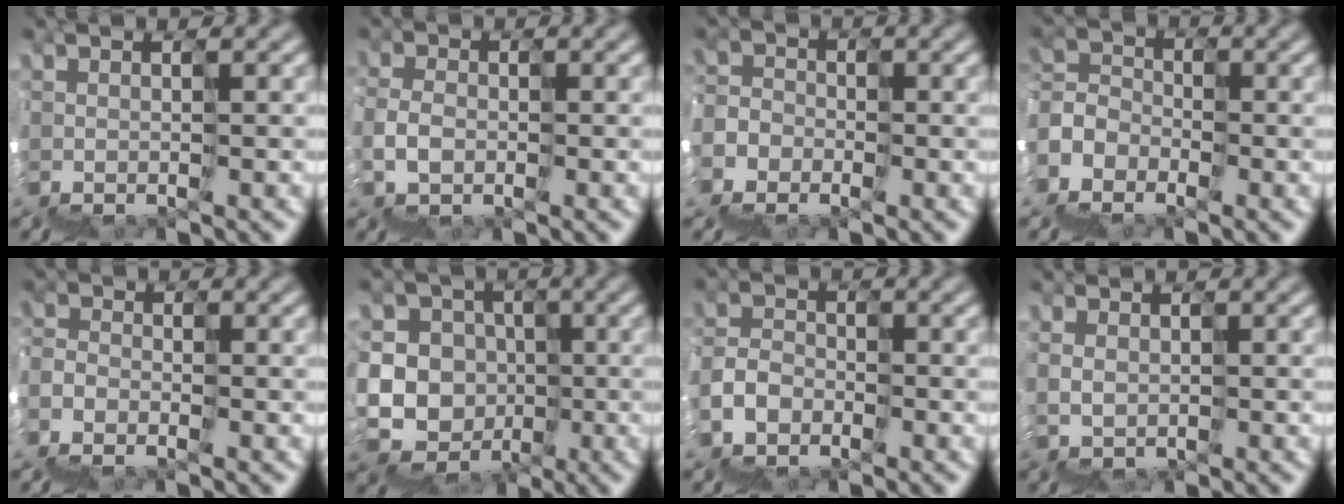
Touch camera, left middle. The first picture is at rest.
{"total": 1.7, "force": [-1.1, 0.5, -1.1], "torque": [0.024, 0.005, -0.023]}
{"total": 6.7, "force": [-5.4, 3.7, -1.6], "torque": [0.035, -0.015, -0.091]}
{"total": 6.1, "force": [-5.2, 2.6, -1.9], "torque": [0.036, 0.000, -0.094]}
{"total": 4.5, "force": [-4.1, 1.6, -1.0], "torque": [0.029, -0.005, -0.065]}
{"total": 10.4, "force": [-3.5, 9.7, 0.8], "torque": [-0.007, 0.010, -0.077]}
{"total": 3.9, "force": [-3.1, 1.2, -2.0], "torque": [0.040, 0.005, -0.065]}
{"total": 1.1, "force": [0.2, 1.0, -0.4], "torque": [0.020, 0.010, 0.009]}